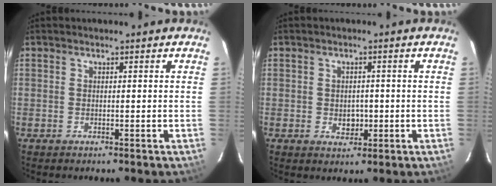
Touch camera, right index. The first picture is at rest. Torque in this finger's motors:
{"motor_torque": [0.06, 0.07, 0.04, 0.01]}